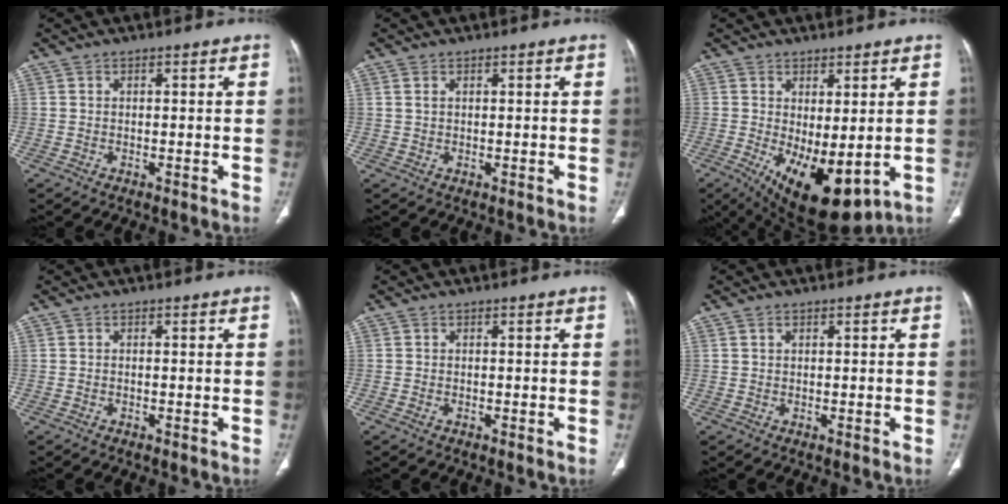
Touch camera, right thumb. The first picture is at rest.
{"total": 1.1, "force": [0.5, 0.6, 0.8], "torque": [-0.021, 0.007, 0.014]}
{"total": 13.1, "force": [-2.3, 5.7, 11.6], "torque": [-0.176, -0.021, -0.009]}
{"total": 0.0}
{"total": 0.5, "force": [-0.2, 0.3, 0.3], "torque": [-0.012, 0.006, -0.001]}
{"total": 0.6, "force": [0.3, 0.4, 0.3], "torque": [-0.007, 0.001, 0.006]}